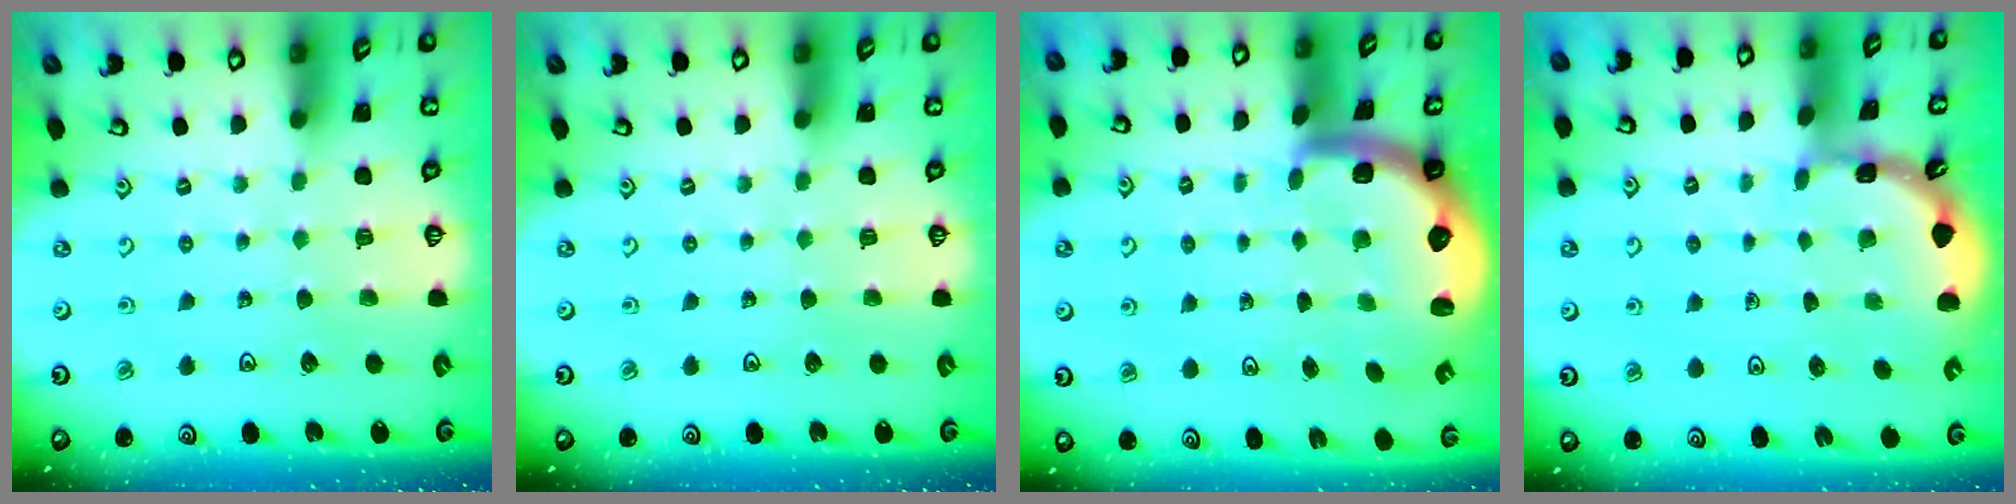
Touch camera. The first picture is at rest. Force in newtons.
{"total": 0.0}
{"total": 2.9, "press": 2.6, "slide": 1.4}
{"total": 1.7, "press": 1.7, "slide": 0.1}